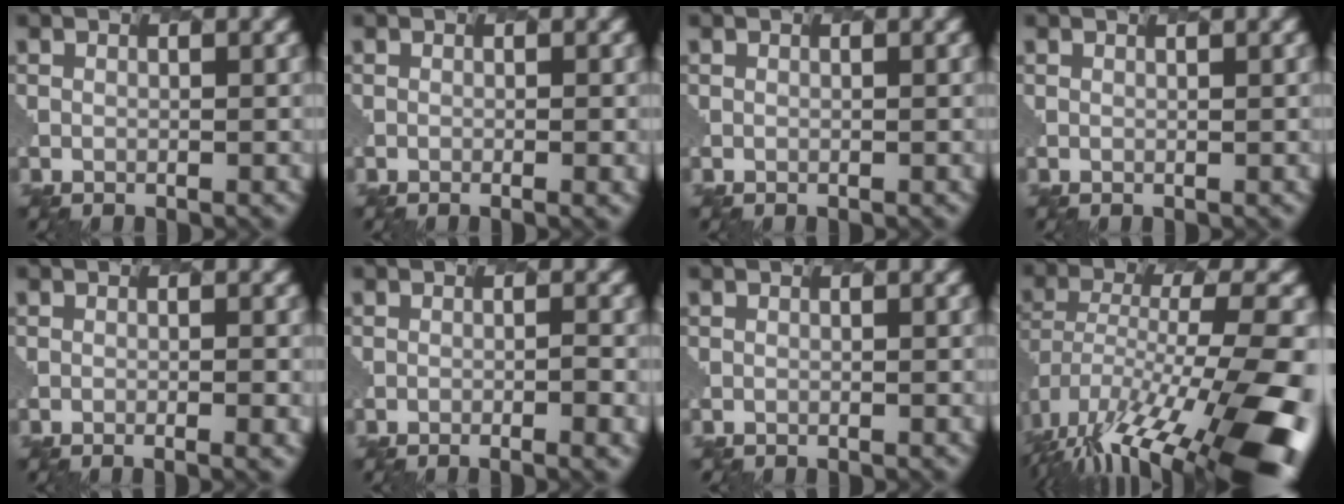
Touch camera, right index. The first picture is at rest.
{"total": 1.1, "force": [-0.2, 0.3, 1.1], "torque": [-0.009, 0.002, -0.010]}
{"total": 0.0}
{"total": 0.7, "force": [0.3, 0.1, 0.6], "torque": [-0.005, 0.001, 0.003]}
{"total": 1.8, "force": [-0.6, 0.4, 1.6], "torque": [-0.020, 0.003, -0.012]}
{"total": 2.1, "force": [-1.0, 0.3, 1.8], "torque": [-0.029, 0.006, -0.015]}
{"total": 0.0}
{"total": 15.5, "force": [-9.0, 4.6, 11.7], "torque": [-0.228, -0.017, -0.131]}